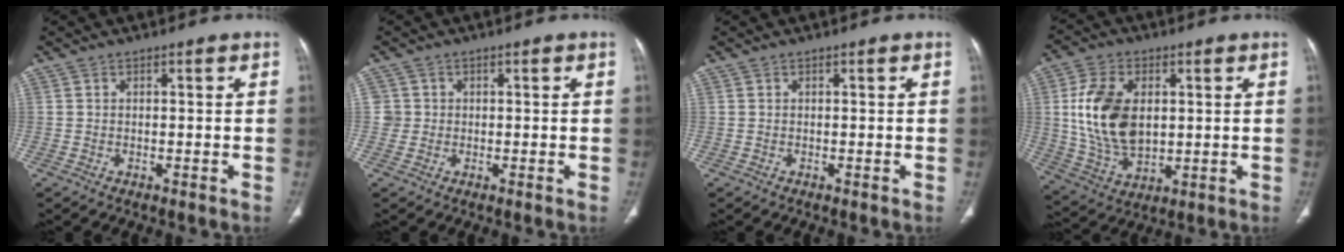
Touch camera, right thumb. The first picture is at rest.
{"total": 2.2, "force": [0.1, 2.2, -0.1], "torque": [0.017, 0.007, 0.001]}
{"total": 0.0}
{"total": 15.3, "force": [2.2, 9.7, 11.7], "torque": [-0.213, -0.010, 0.050]}